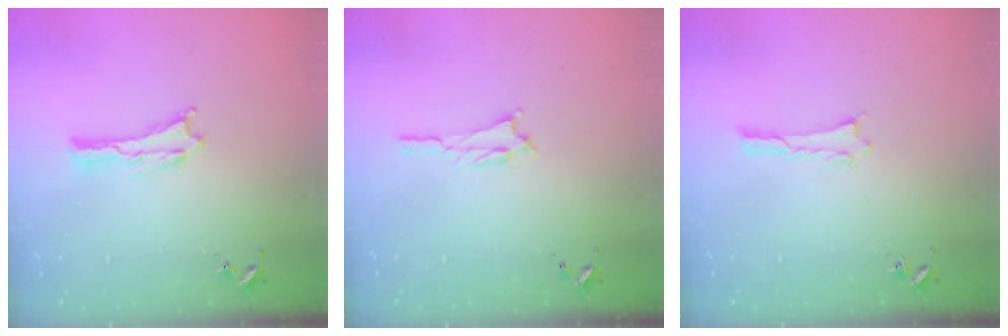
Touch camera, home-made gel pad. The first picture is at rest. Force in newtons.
{"total": 1.1, "press": 1.1, "slide": 0.2}
{"total": 0.0}